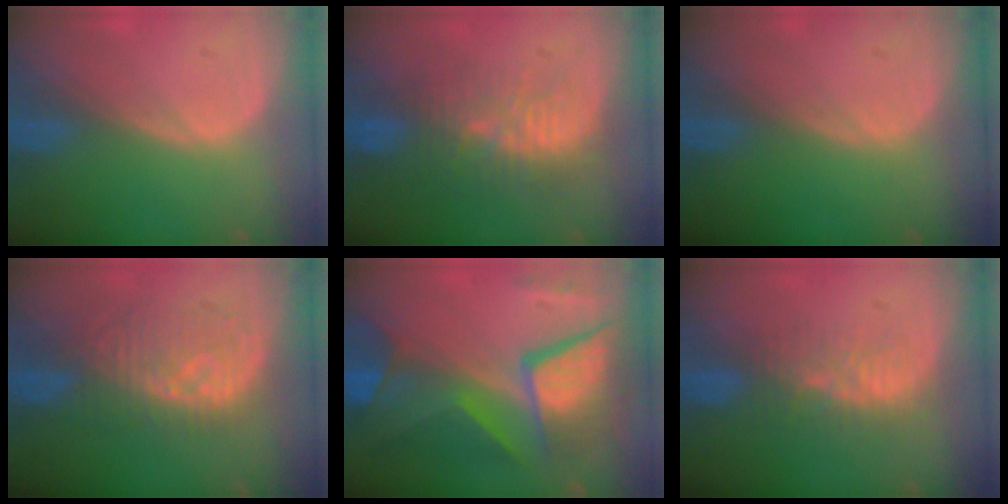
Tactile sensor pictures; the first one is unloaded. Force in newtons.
{"total": 9.3, "press": 8.6, "slide": 3.6}
{"total": 0.0}
{"total": 8.4, "press": 8.4, "slide": 1.0}
{"total": 11.9, "press": 11.8, "slide": 1.1}
{"total": 5.7, "press": 5.3, "slide": 2.0}